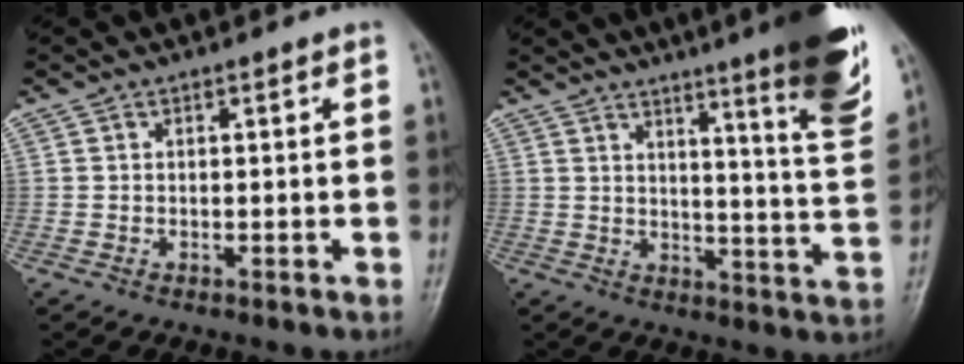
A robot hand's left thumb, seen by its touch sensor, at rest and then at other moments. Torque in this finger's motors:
{"motor_torque": [2.15, 0.97, 1.63, -1.14, 0.11]}